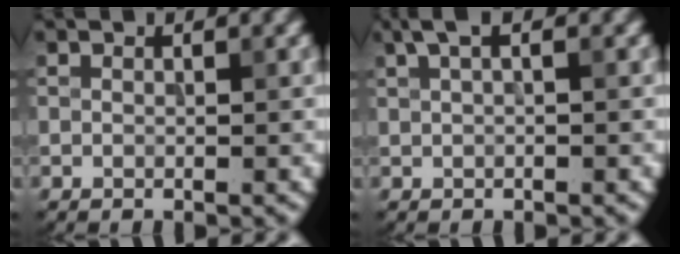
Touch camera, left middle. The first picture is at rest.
{"total": 1.8, "force": [0.9, 0.5, 1.4], "torque": [-0.026, 0.006, 0.016]}